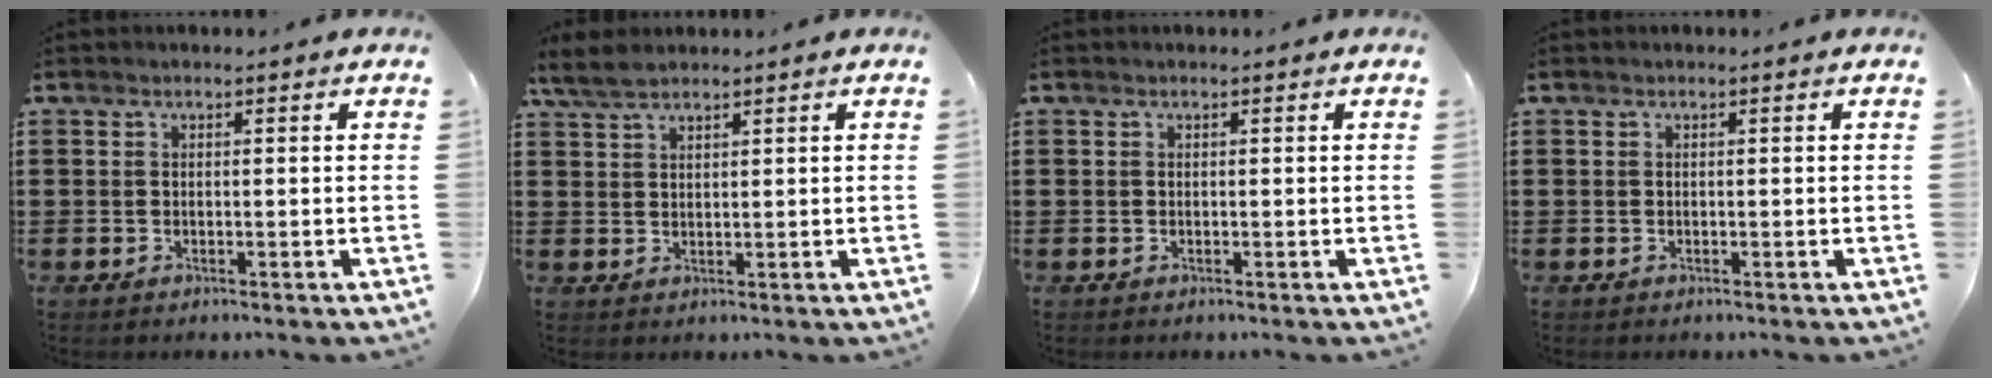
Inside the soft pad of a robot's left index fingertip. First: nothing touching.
{"total": 3.7, "force": [2.9, 1.1, 2.0], "torque": [-0.047, 0.002, 0.055]}
{"total": 0.0}
{"total": 0.0}